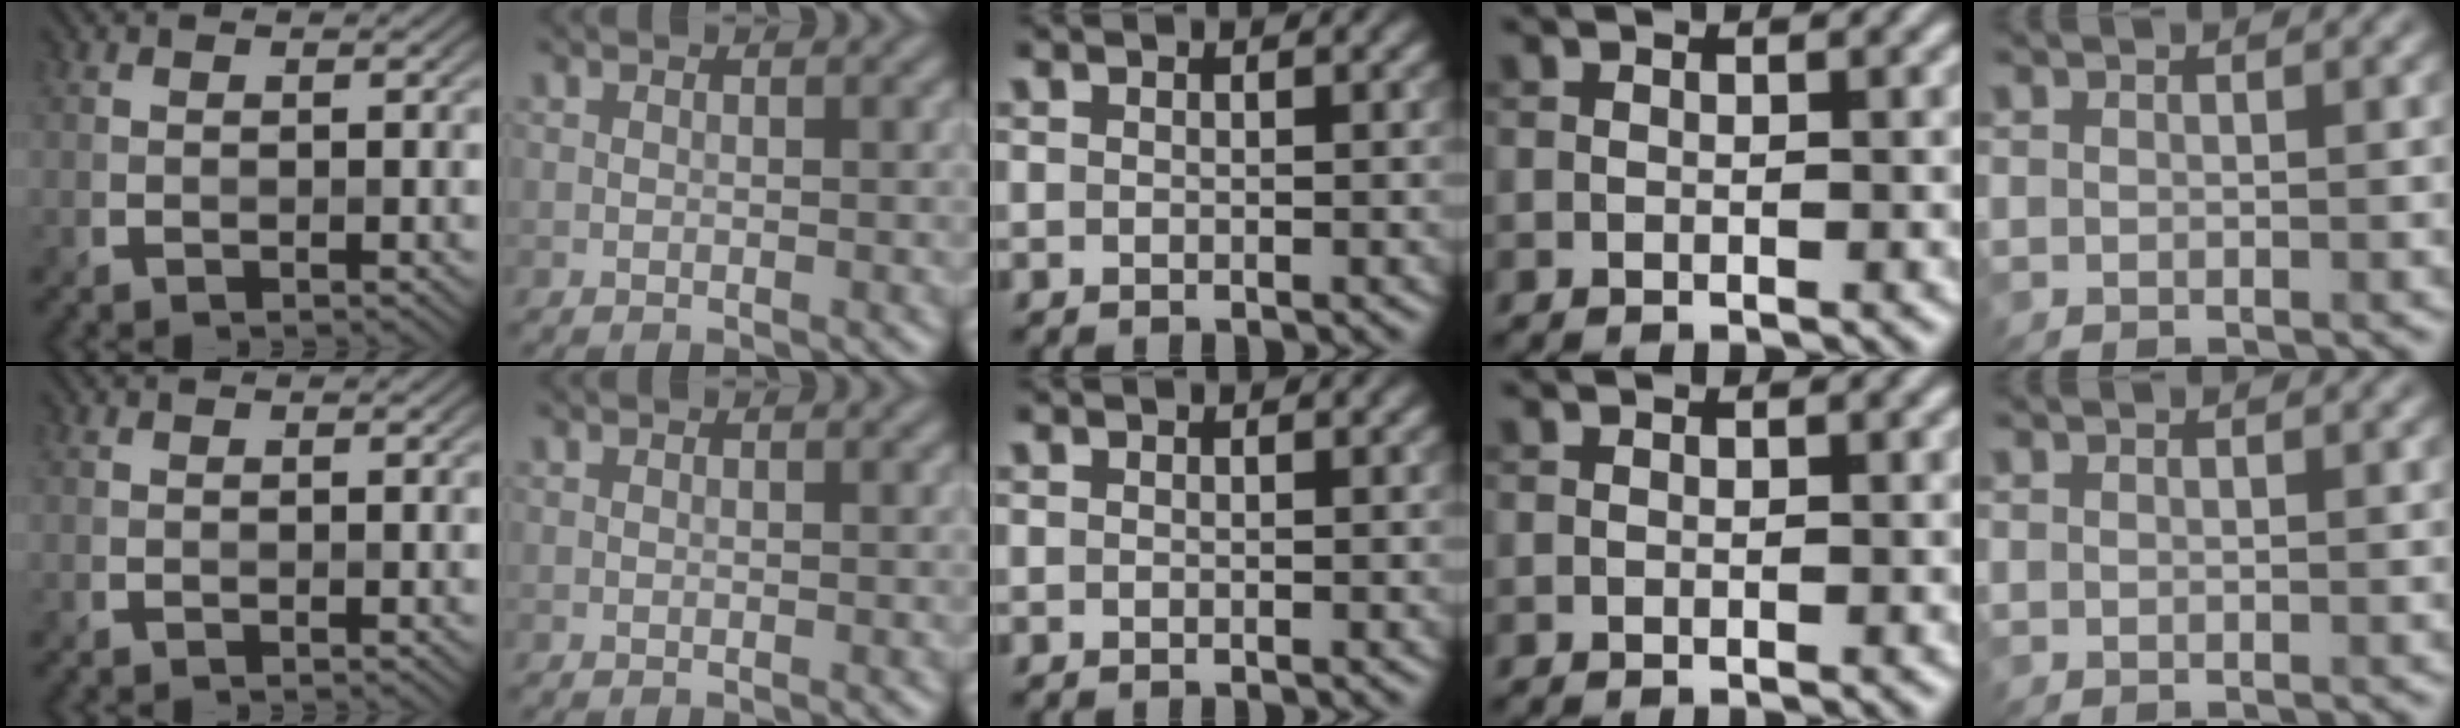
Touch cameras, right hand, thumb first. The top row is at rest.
{}